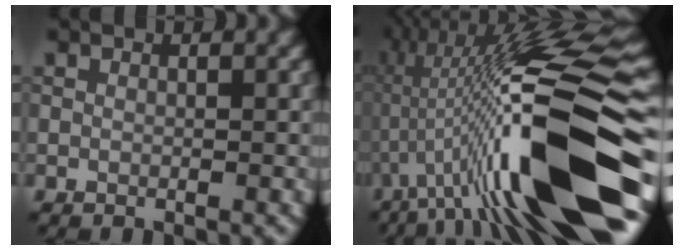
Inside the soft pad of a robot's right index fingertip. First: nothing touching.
{"total": 16.8, "force": [-2.4, 3.3, 16.3], "torque": [-0.273, 0.027, -0.043]}